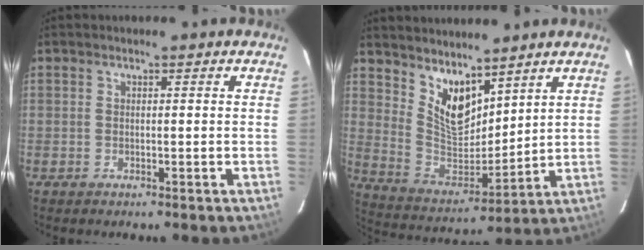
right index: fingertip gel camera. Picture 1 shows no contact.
{"total": 11.1, "force": [7.6, 5.2, 6.3], "torque": [-0.113, -0.011, 0.157]}